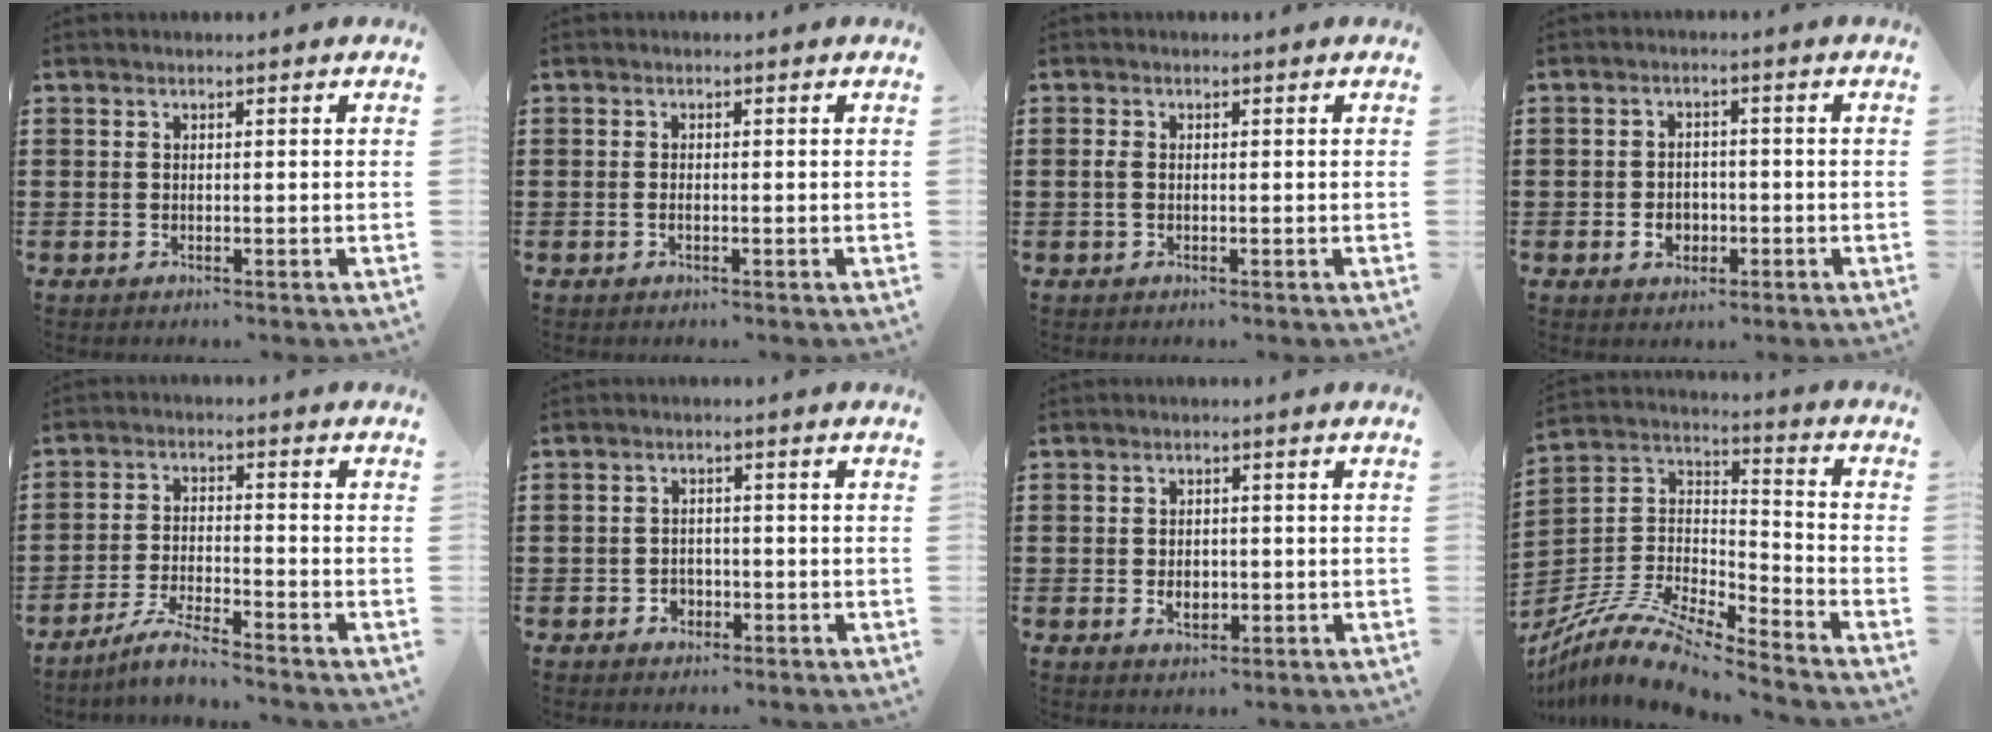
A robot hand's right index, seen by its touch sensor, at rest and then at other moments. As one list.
[{"total": 0.7, "force": [-0.3, 0.2, 0.5], "torque": [-0.012, -0.004, -0.004]}, {"total": 1.3, "force": [-0.2, 0.7, 1.1], "torque": [-0.030, 0.000, -0.008]}, {"total": 3.2, "force": [-1.0, 2.6, 1.6], "torque": [-0.027, 0.000, -0.022]}, {"total": 4.8, "force": [-4.4, 0.0, 1.9], "torque": [-0.047, -0.004, -0.088]}, {"total": 1.9, "force": [-1.0, 1.6, 0.5], "torque": [-0.014, 0.001, -0.022]}, {"total": 2.6, "force": [-0.4, 1.8, 1.9], "torque": [-0.029, 0.001, -0.011]}, {"total": 10.8, "force": [-9.3, 2.6, 4.7], "torque": [-0.100, 0.017, -0.188]}]